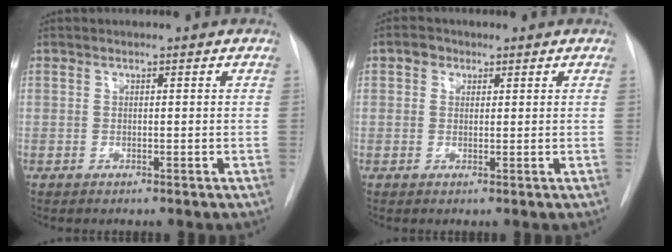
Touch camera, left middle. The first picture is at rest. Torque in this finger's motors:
{"motor_torque": [-0.01, 0.01, -0.04, 0.01]}